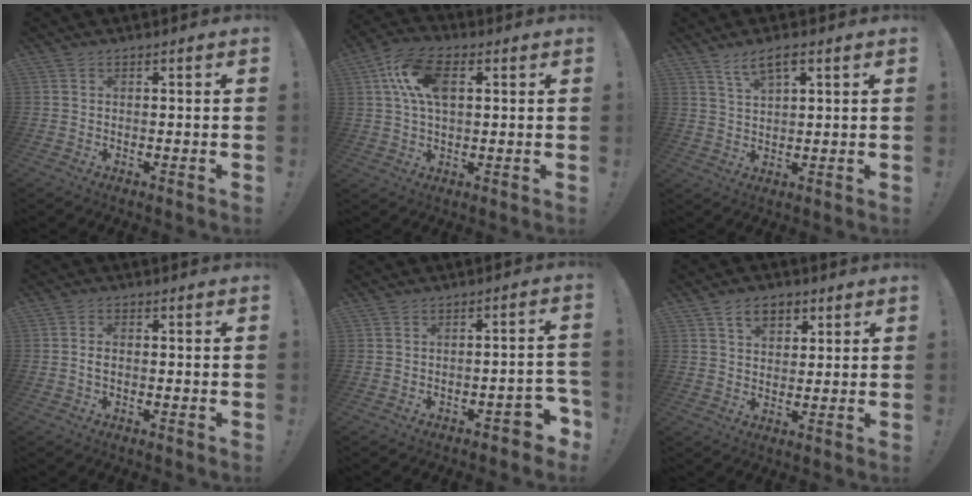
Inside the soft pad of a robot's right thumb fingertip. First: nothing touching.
{"total": 12.9, "force": [3.7, 7.1, 10.1], "torque": [-0.189, 0.008, 0.069]}
{"total": 5.6, "force": [3.4, 1.8, 4.1], "torque": [-0.074, -0.009, 0.059]}
{"total": 1.8, "force": [-0.5, 1.0, 1.4], "torque": [-0.030, 0.008, -0.007]}
{"total": 5.4, "force": [-3.3, 2.2, 3.7], "torque": [-0.044, 0.018, -0.053]}
{"total": 7.4, "force": [3.9, 5.0, 3.9], "torque": [-0.059, -0.005, 0.071]}